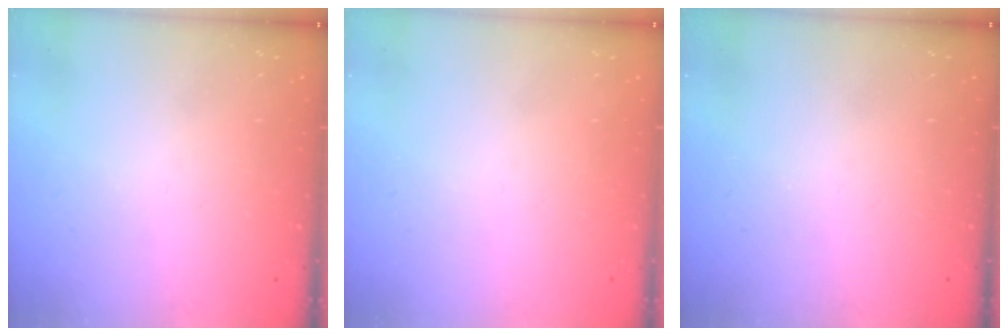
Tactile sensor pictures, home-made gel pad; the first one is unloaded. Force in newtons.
{"total": 1.5, "press": 1.5, "slide": 0.1}
{"total": 0.0}